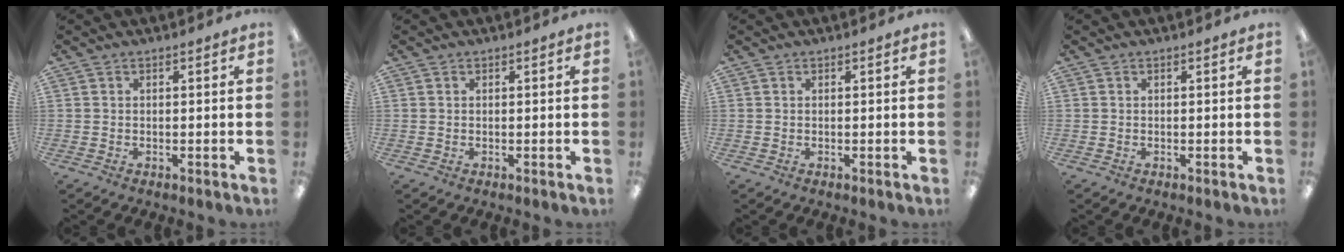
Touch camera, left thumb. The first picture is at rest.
{"total": 0.0}
{"total": 0.0}
{"total": 0.0}